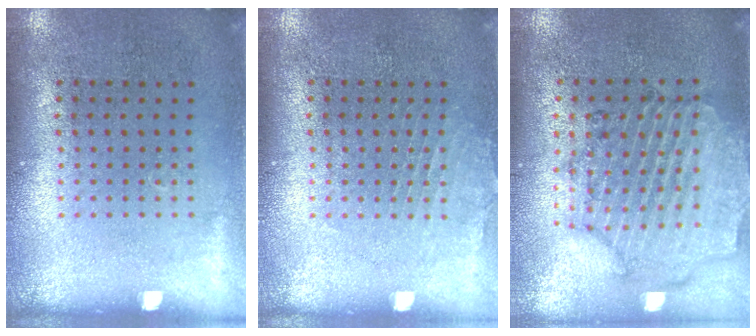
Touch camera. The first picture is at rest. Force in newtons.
{"total": 1.0, "press": 1.0, "slide": 0.1}
{"total": 1.6, "press": 1.6, "slide": 0.3}